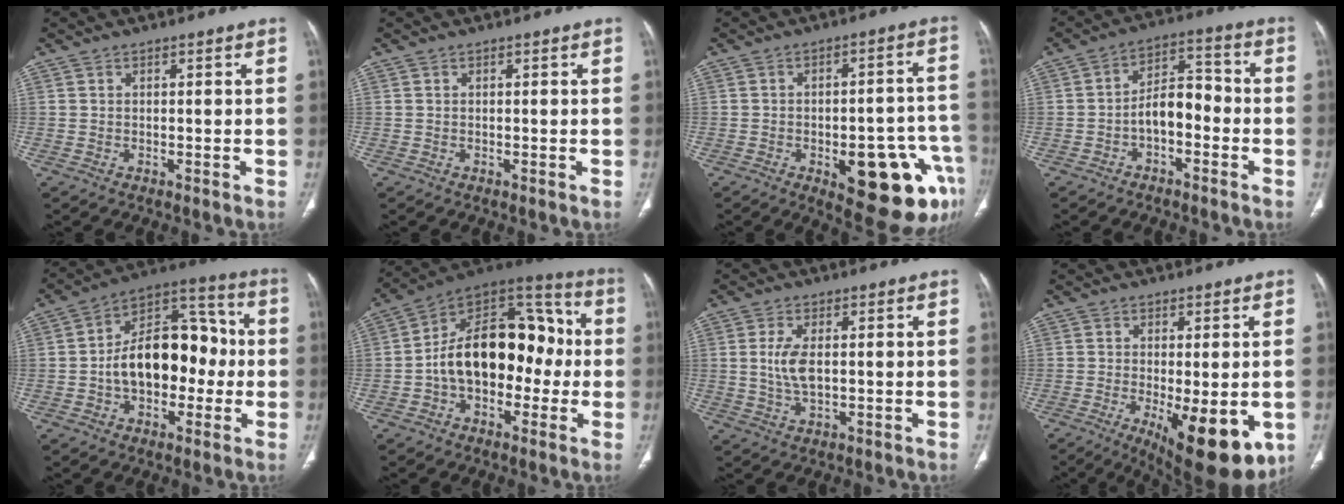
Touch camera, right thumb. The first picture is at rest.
{"total": 0.0}
{"total": 18.2, "force": [-7.2, 7.2, 15.0], "torque": [-0.131, 0.039, -0.074]}
{"total": 7.8, "force": [-2.4, 4.5, 5.9], "torque": [-0.081, 0.043, -0.049]}
{"total": 18.4, "force": [-1.4, 11.6, 14.2], "torque": [-0.188, 0.051, -0.026]}
{"total": 21.9, "force": [-1.2, 13.7, 17.0], "torque": [-0.237, 0.058, -0.025]}
{"total": 5.4, "force": [0.5, 2.4, 4.8], "torque": [-0.108, -0.005, 0.013]}
{"total": 15.3, "force": [-5.0, 5.7, 13.3], "torque": [-0.158, -0.020, -0.056]}